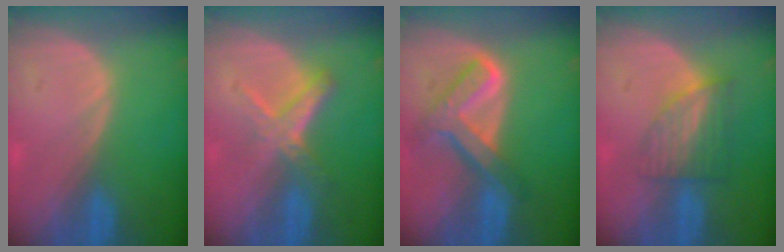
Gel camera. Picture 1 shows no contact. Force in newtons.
{"total": 5.5, "press": 5.4, "slide": 1.3}
{"total": 8.0, "press": 6.7, "slide": 4.3}
{"total": 6.3, "press": 5.6, "slide": 2.8}